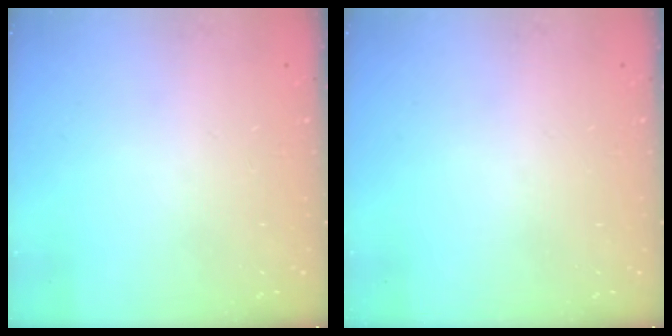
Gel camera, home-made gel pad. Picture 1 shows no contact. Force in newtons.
{"total": 0.0}